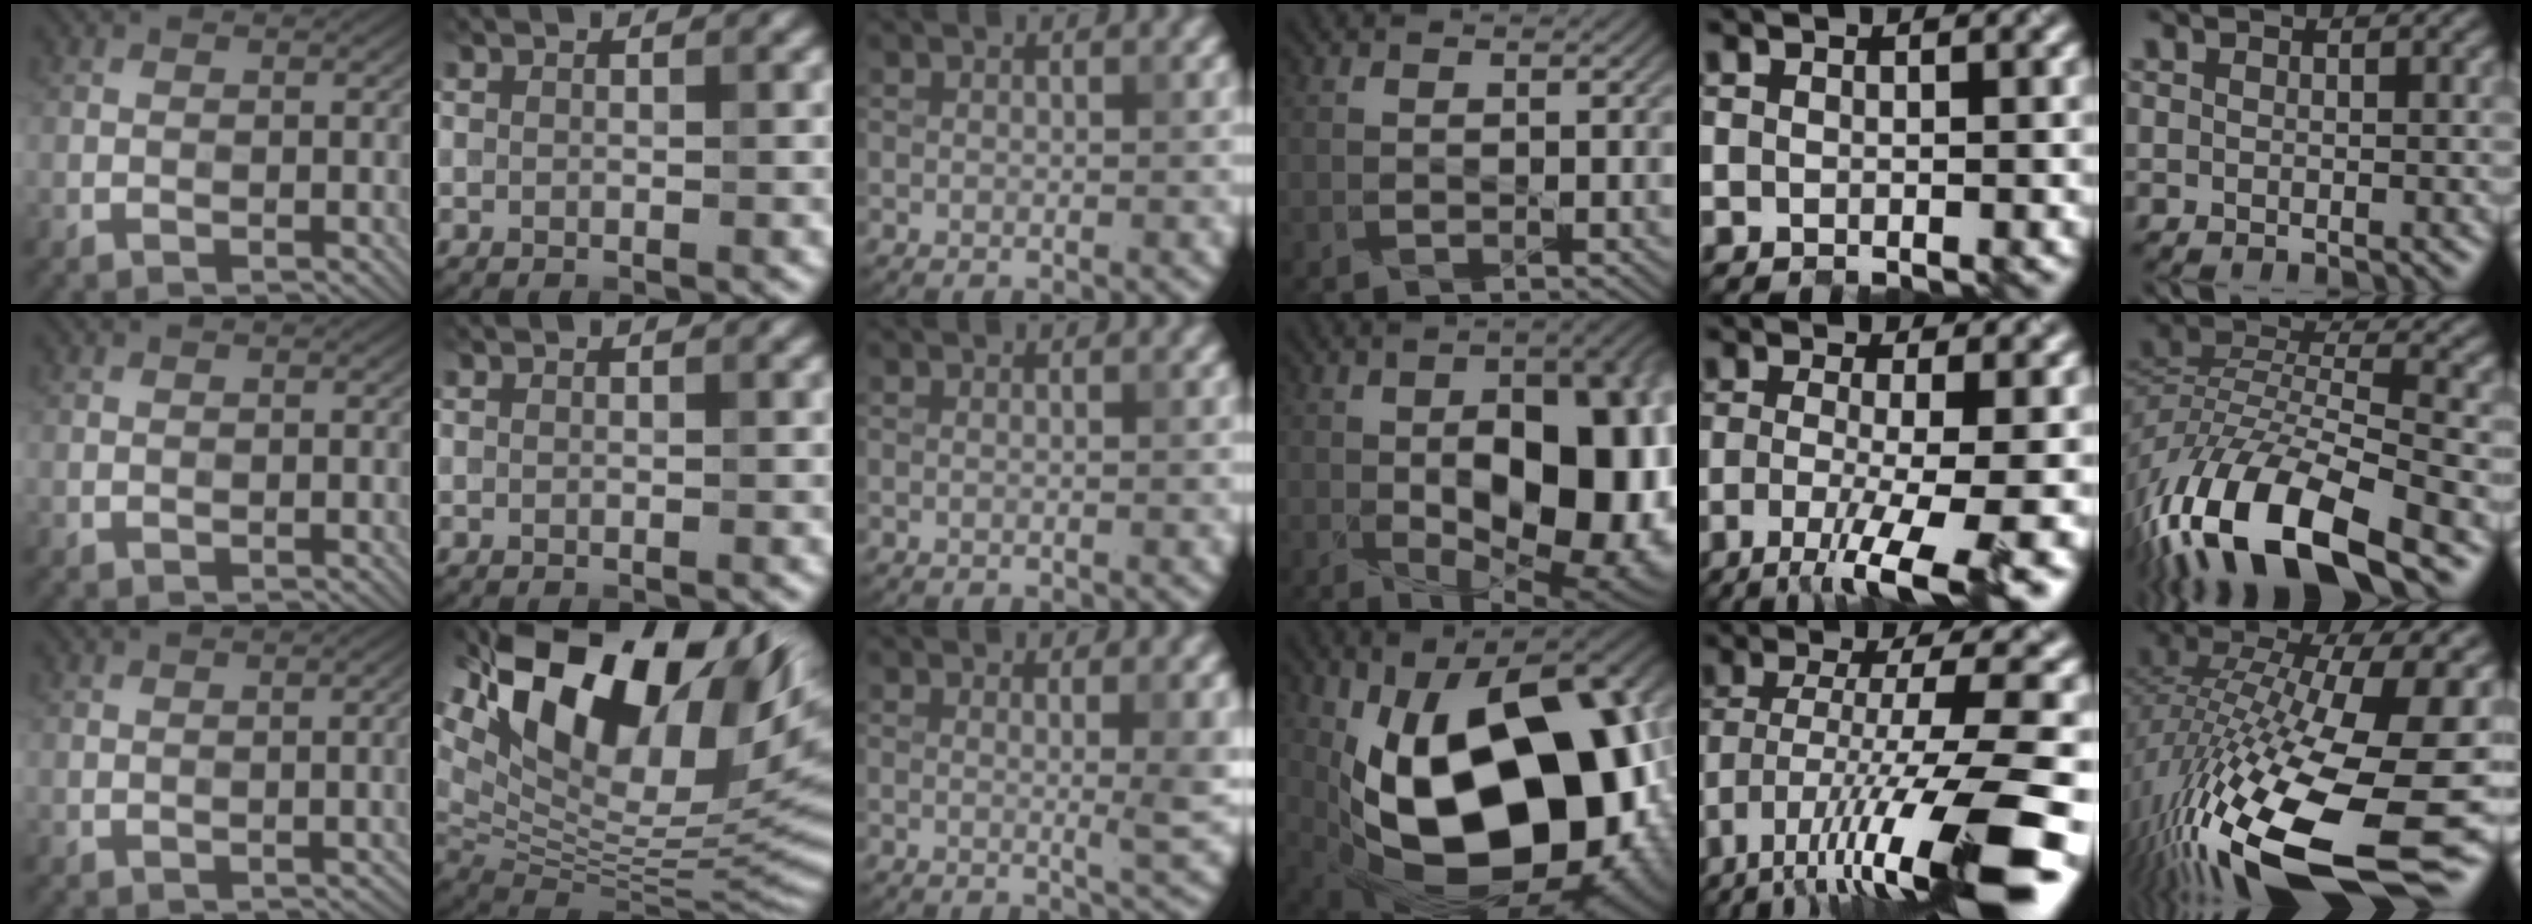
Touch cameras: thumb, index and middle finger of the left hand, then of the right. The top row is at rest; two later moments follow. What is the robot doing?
{"motion": "open", "object": "stapler"}